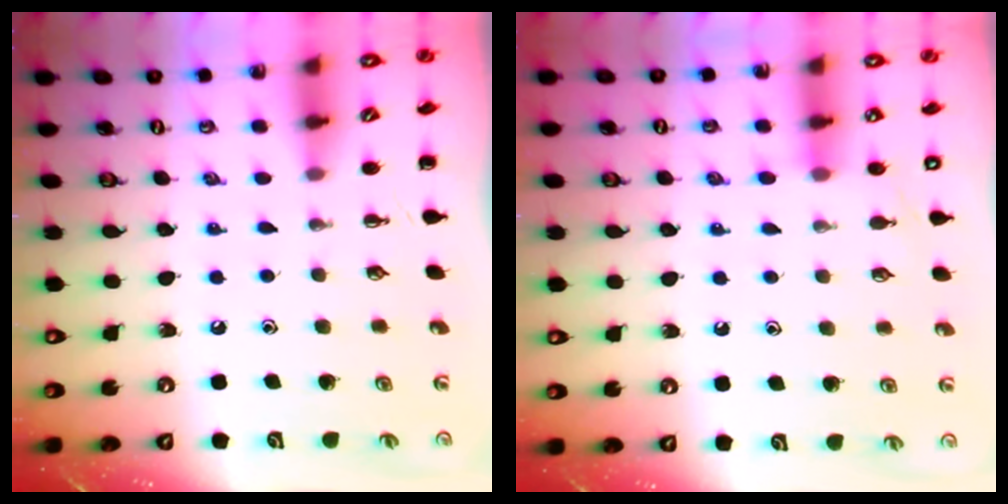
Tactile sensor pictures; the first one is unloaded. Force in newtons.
{"total": 7.7, "press": 7.5, "slide": 2.0}